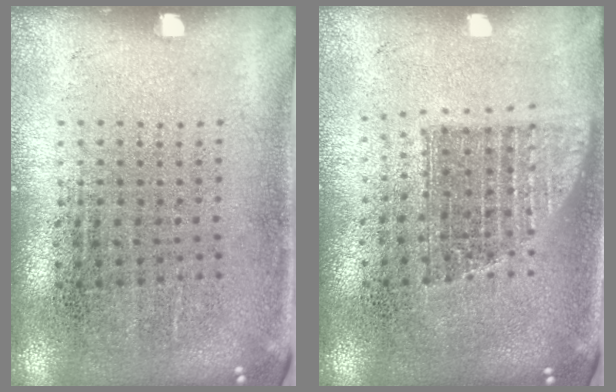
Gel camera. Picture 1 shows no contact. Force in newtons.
{"total": 1.4, "press": 1.2, "slide": 0.7}